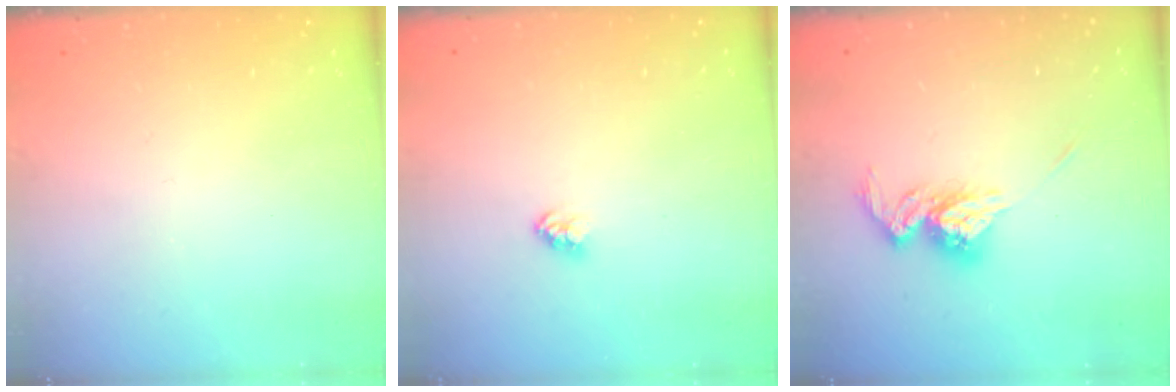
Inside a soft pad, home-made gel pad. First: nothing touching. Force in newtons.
{"total": 2.4, "press": 2.4, "slide": 0.1}
{"total": 11.8, "press": 11.8, "slide": 0.5}